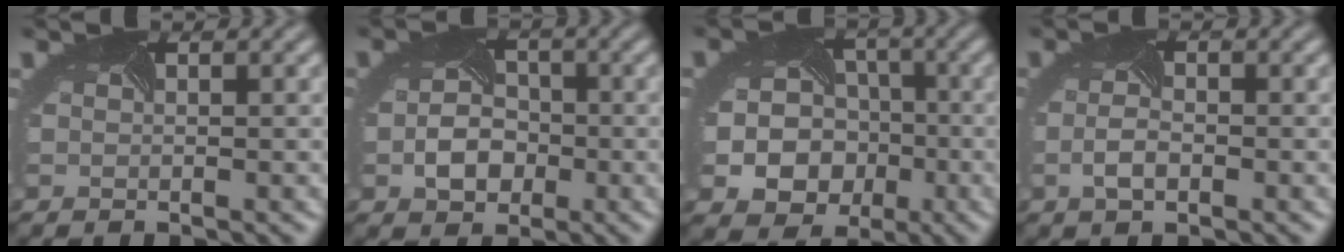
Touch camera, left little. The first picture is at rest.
{"total": 3.5, "force": [-1.5, 2.6, 1.8], "torque": [-0.039, -0.005, -0.021]}
{"total": 9.8, "force": [-3.0, 8.4, 4.0], "torque": [-0.070, -0.027, -0.054]}
{"total": 1.9, "force": [-1.2, 0.8, 1.3], "torque": [-0.039, -0.005, -0.016]}